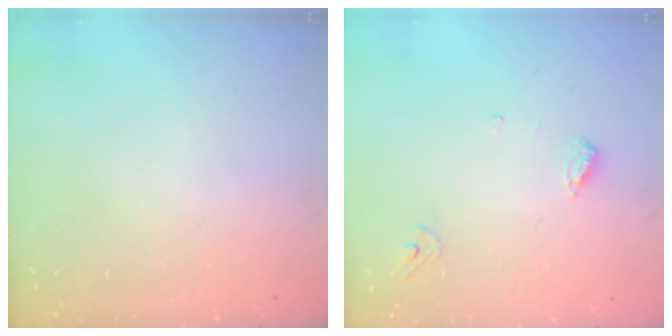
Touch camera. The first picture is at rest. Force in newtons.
{"total": 5.9, "press": 5.9, "slide": 0.6}